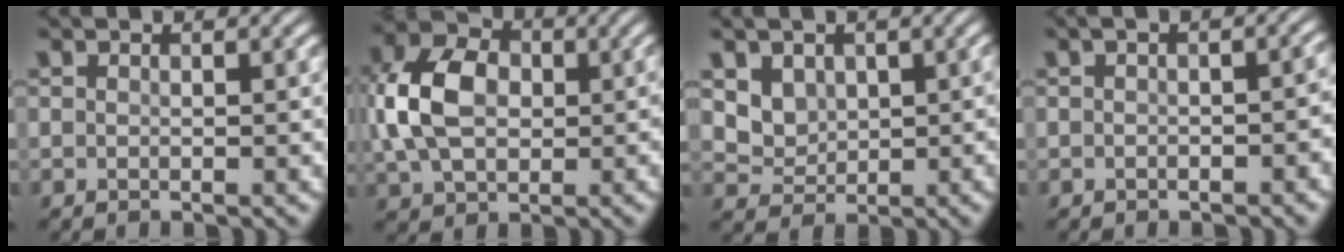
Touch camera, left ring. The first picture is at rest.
{"total": 8.9, "force": [0.2, 6.6, 5.9], "torque": [-0.138, 0.004, -0.011]}
{"total": 4.4, "force": [1.1, 3.6, 2.2], "torque": [-0.043, -0.014, 0.020]}
{"total": 3.6, "force": [-0.3, 1.8, 3.1], "torque": [-0.031, 0.005, -0.013]}